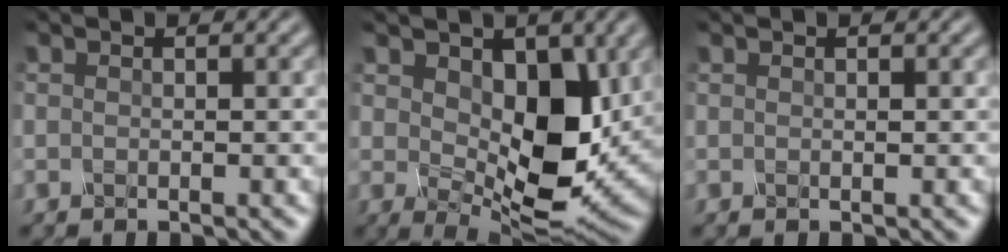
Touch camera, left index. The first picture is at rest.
{"total": 8.2, "force": [1.3, 4.8, 6.5], "torque": [-0.115, -0.010, 0.031]}
{"total": 0.0}